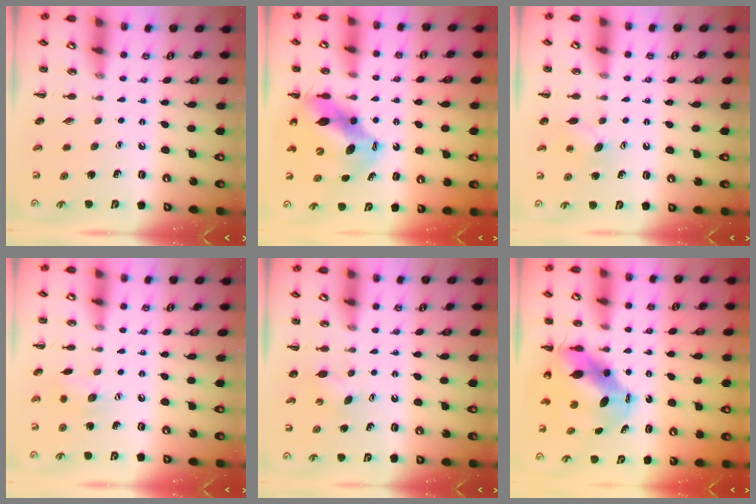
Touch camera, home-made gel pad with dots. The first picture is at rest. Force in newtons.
{"total": 12.2, "press": 11.8, "slide": 3.0}
{"total": 5.8, "press": 5.6, "slide": 1.2}
{"total": 6.9, "press": 6.7, "slide": 1.3}
{"total": 2.9, "press": 2.9, "slide": 0.6}
{"total": 8.3, "press": 8.0, "slide": 2.2}